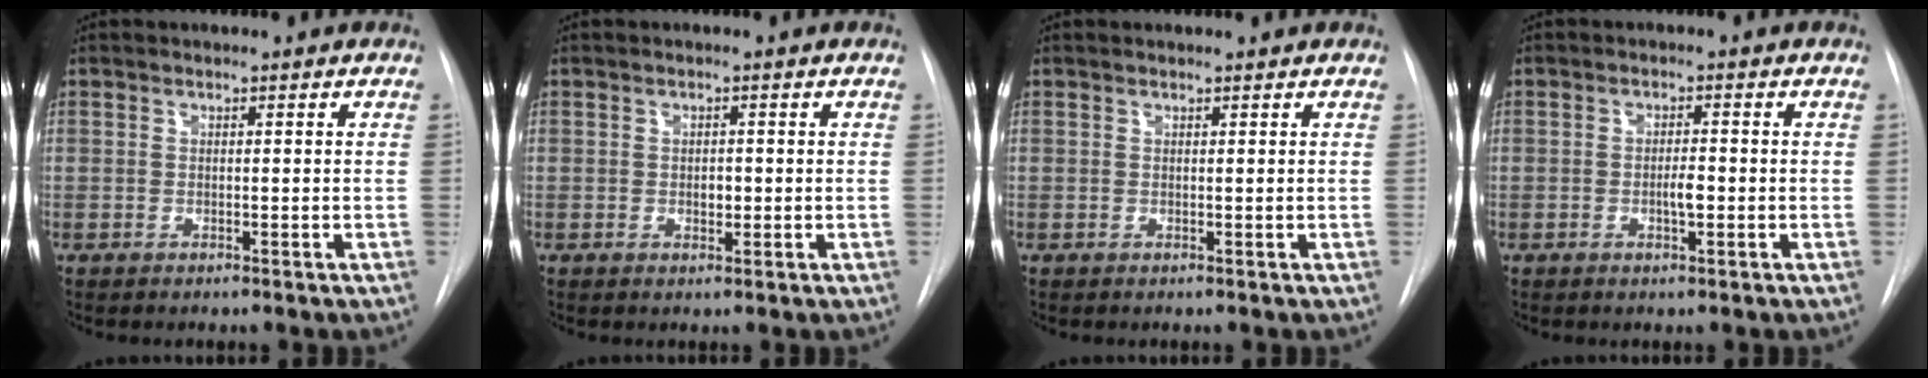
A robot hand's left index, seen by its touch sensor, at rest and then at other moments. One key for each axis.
{"total": 1.5, "fx": -0.7, "fy": 0.9, "fz": 1.0, "tx": -0.015, "ty": -0.005, "tz": -0.009}
{"total": 0.5, "fx": 0.5, "fy": 0.0, "fz": 0.2, "tx": -0.006, "ty": 0.005, "tz": 0.007}
{"total": 2.3, "fx": -1.2, "fy": 0.5, "fz": 2.0, "tx": -0.035, "ty": -0.004, "tz": -0.019}